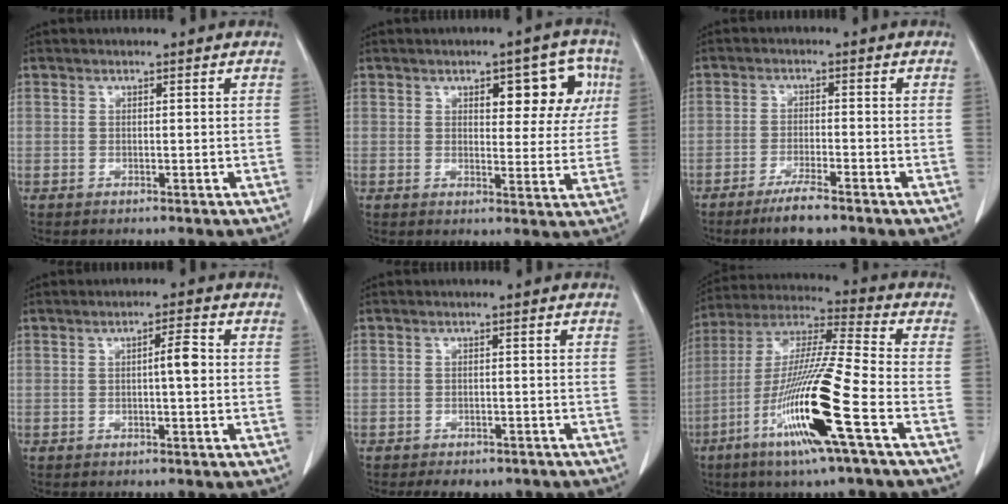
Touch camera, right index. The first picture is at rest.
{"total": 8.7, "force": [3.3, 3.8, 7.1], "torque": [-0.069, 0.020, 0.038]}
{"total": 4.9, "force": [-3.7, 0.4, 3.3], "torque": [-0.063, -0.010, -0.066]}
{"total": 3.0, "force": [0.0, 0.3, 3.0], "torque": [-0.047, 0.003, -0.002]}
{"total": 6.0, "force": [-4.7, 3.0, 2.0], "torque": [-0.020, 0.005, -0.054]}
{"total": 18.2, "force": [-7.2, -0.5, 16.8], "torque": [-0.347, -0.028, -0.144]}